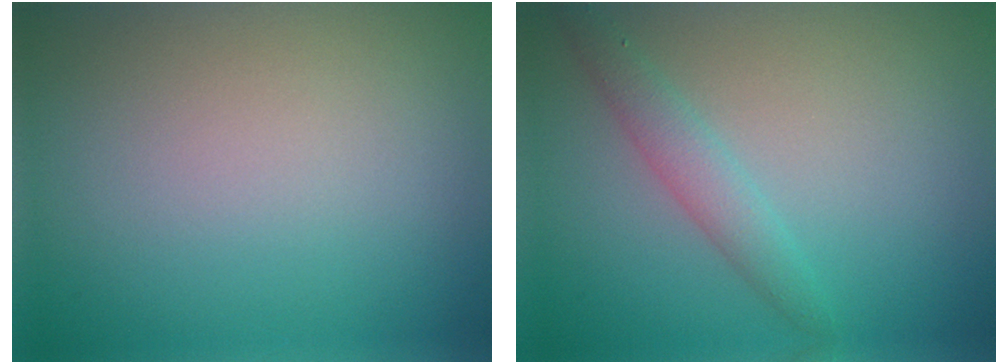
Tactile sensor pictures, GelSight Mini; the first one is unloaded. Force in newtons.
{"total": 2.2, "press": 2.2, "slide": 0.1}